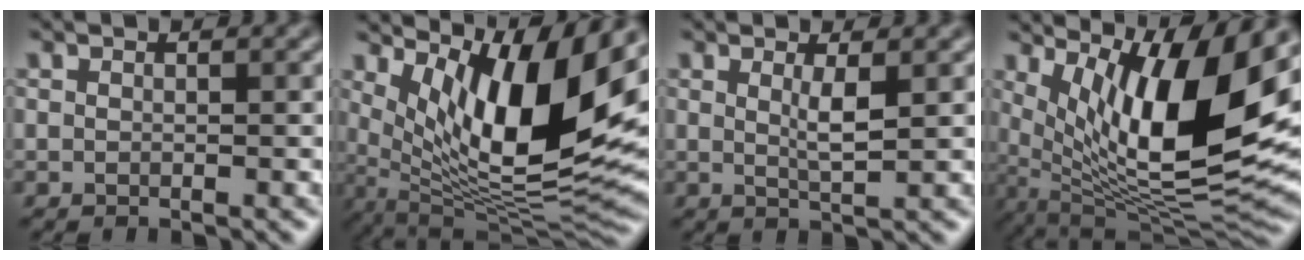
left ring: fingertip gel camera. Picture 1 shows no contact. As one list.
[{"total": 12.5, "force": [4.8, 3.9, 10.9], "torque": [-0.182, -0.012, 0.095]}, {"total": 1.9, "force": [0.6, 0.3, 1.8], "torque": [-0.034, -0.006, 0.011]}, {"total": 13.3, "force": [4.8, 4.0, 11.7], "torque": [-0.193, -0.009, 0.089]}]